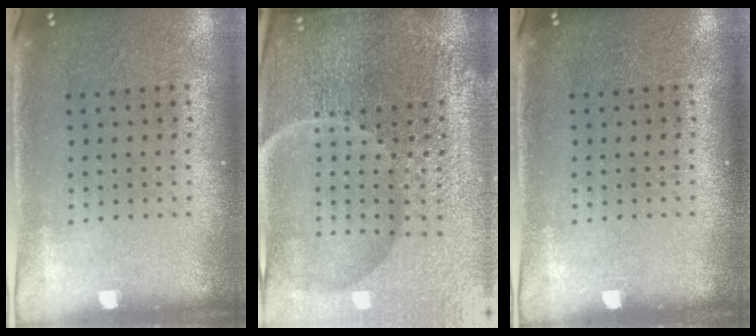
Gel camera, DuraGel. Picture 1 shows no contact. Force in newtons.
{"total": 6.8, "press": 6.0, "slide": 3.0}
{"total": 0.0}